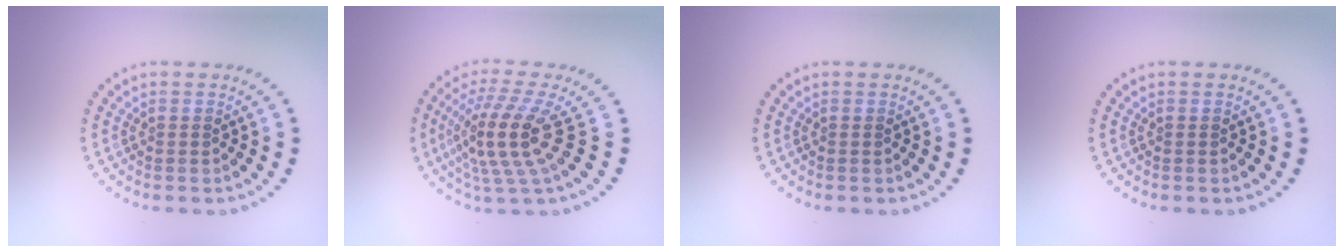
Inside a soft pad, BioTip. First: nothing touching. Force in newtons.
{"total": 5.3, "press": 4.0, "slide": 3.4}
{"total": 0.0}
{"total": 0.0}